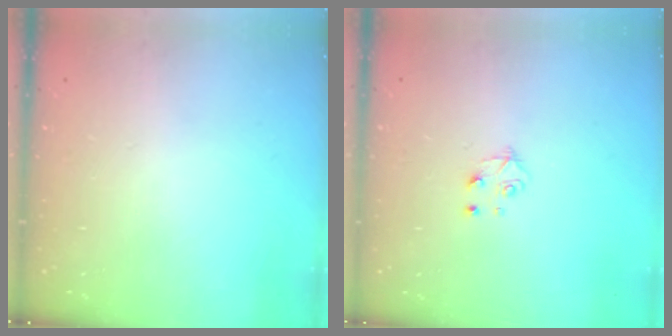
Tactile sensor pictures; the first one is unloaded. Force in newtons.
{"total": 4.3, "press": 4.3, "slide": 0.5}